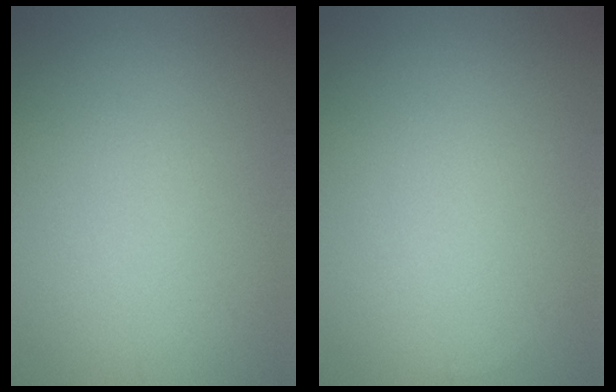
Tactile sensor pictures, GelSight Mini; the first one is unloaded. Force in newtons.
{"total": 0.0}